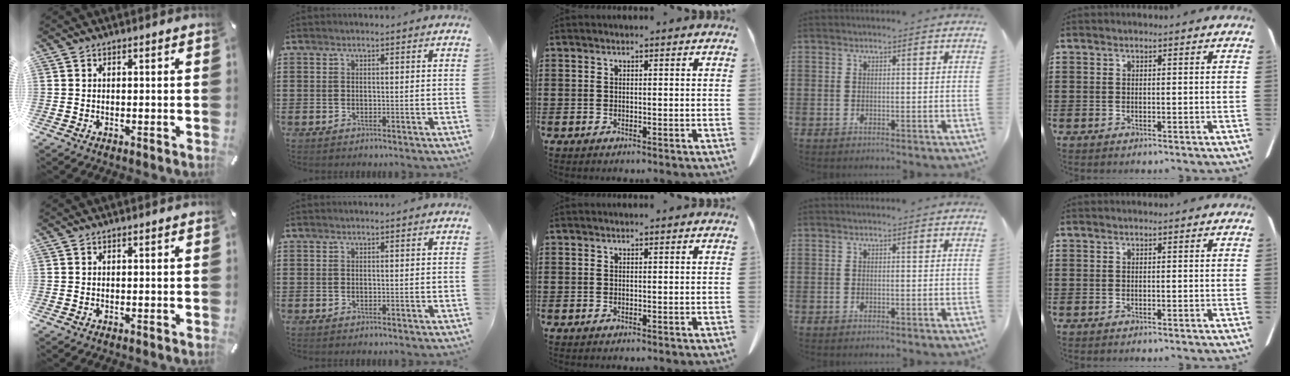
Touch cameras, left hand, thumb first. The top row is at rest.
{}